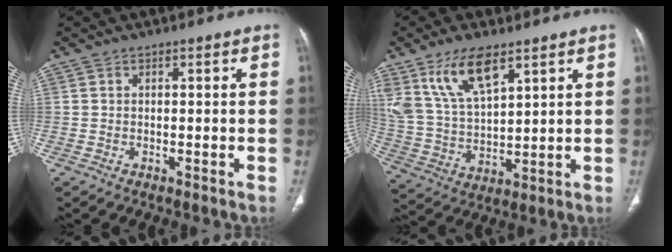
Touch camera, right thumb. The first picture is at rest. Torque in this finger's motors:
{"motor_torque": [-0.47, 0.87, 0.65, 0.75, 0.11]}